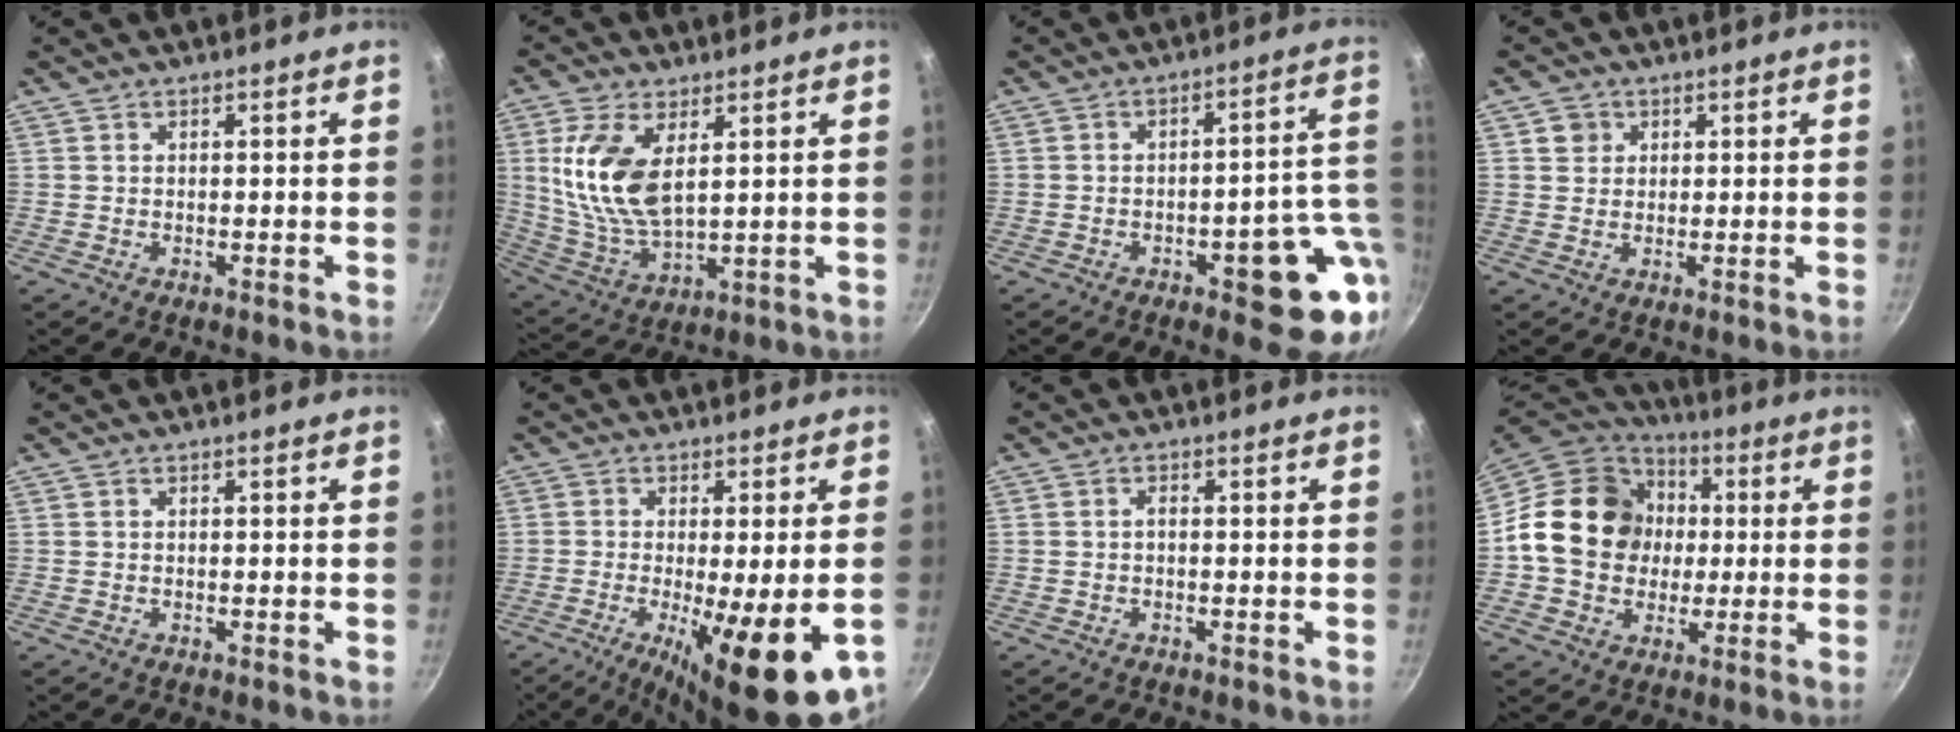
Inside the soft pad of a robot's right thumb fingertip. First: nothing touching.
{"total": 13.8, "force": [3.7, 6.9, 11.3], "torque": [-0.222, -0.020, 0.083]}
{"total": 13.8, "force": [-3.9, 5.4, 12.1], "torque": [-0.098, 0.031, -0.048]}
{"total": 2.9, "force": [1.0, 2.6, 0.7], "torque": [0.007, 0.004, 0.013]}
{"total": 0.0}
{"total": 16.6, "force": [-5.3, 4.0, 15.2], "torque": [-0.234, -0.018, -0.068]}
{"total": 0.8, "force": [-0.3, 0.3, 0.7], "torque": [-0.021, 0.008, -0.006]}
{"total": 19.1, "force": [1.1, 16.0, 10.4], "torque": [-0.153, 0.029, 0.013]}